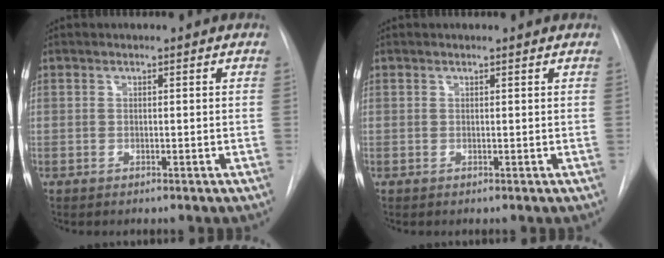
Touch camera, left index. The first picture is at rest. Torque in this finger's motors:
{"motor_torque": [0.14, -0.05, 0.03, 0.00]}